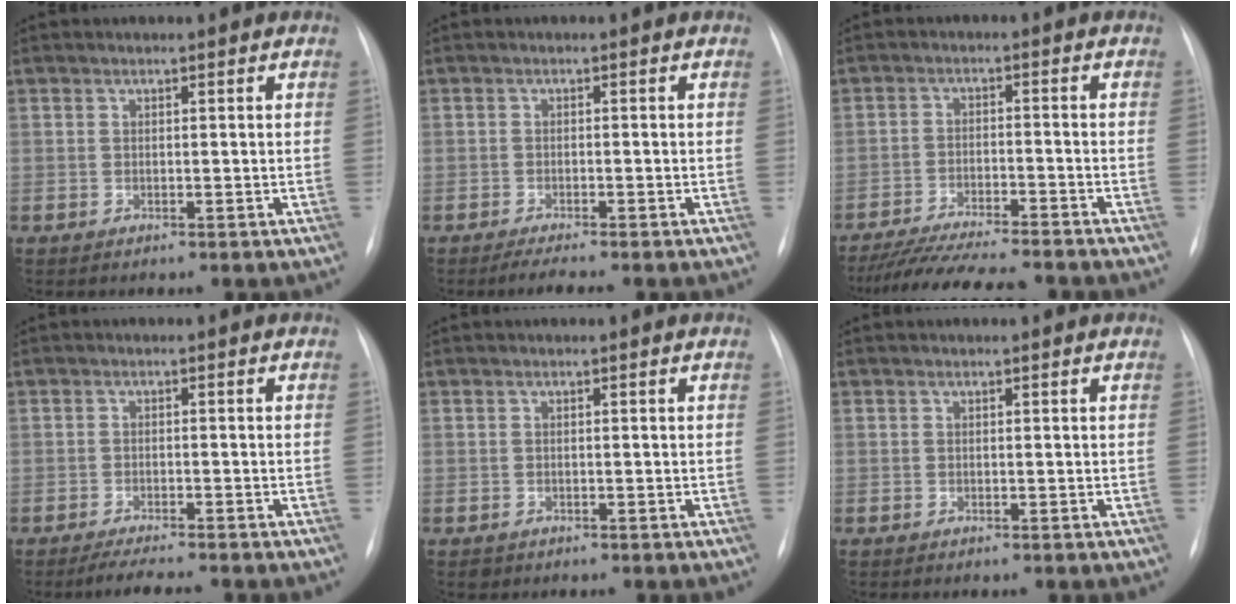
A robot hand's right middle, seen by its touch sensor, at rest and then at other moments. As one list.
[{"total": 2.9, "force": [-2.4, 0.0, 1.6], "torque": [-0.031, -0.008, -0.037]}, {"total": 14.2, "force": [-12.7, 1.2, 6.3], "torque": [-0.103, -0.018, -0.193]}, {"total": 4.3, "force": [-3.7, 0.1, 2.1], "torque": [-0.036, -0.014, -0.059]}, {"total": 0.9, "force": [-0.7, 0.7, 0.1], "torque": [-0.005, 0.002, -0.008]}, {"total": 0.0}]